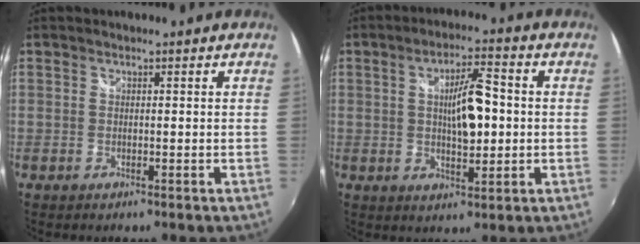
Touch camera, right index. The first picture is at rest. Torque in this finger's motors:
{"motor_torque": [1.09, 1.05, 0.31, 0.07]}